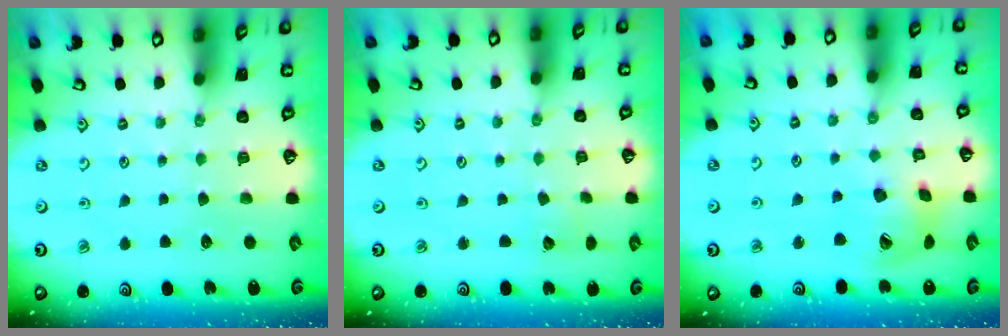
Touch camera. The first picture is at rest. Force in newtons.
{"total": 3.6, "press": 3.6, "slide": 0.3}
{"total": 15.5, "press": 15.3, "slide": 2.4}